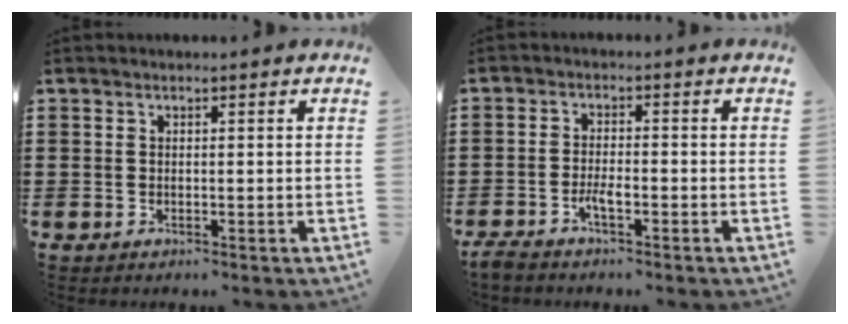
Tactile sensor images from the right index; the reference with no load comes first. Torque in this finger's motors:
{"motor_torque": [2.14, 0.00, 0.10, 0.07]}